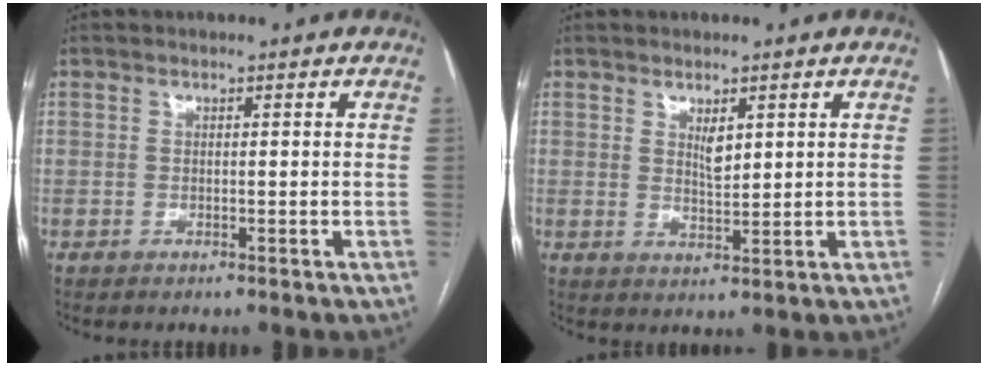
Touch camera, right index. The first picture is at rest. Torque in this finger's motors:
{"motor_torque": [0.12, -0.06, 0.03, 0.04]}